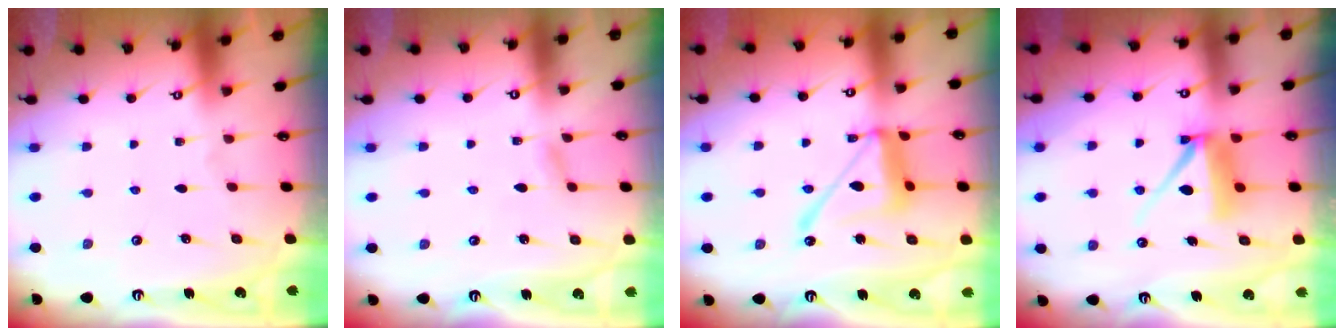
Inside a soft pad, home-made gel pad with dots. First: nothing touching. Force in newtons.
{"total": 3.8, "press": 3.8, "slide": 0.3}
{"total": 14.6, "press": 14.6, "slide": 1.4}
{"total": 8.9, "press": 8.9, "slide": 0.8}